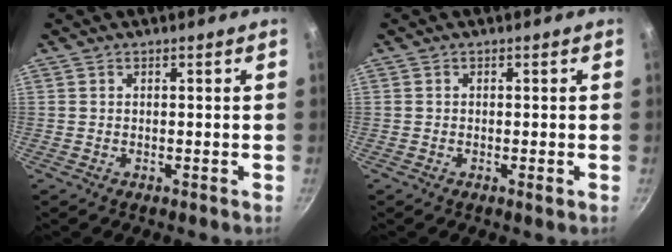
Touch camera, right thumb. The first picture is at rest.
{"total": 0.7, "force": [-0.3, 0.3, 0.6], "torque": [-0.012, 0.000, -0.007]}